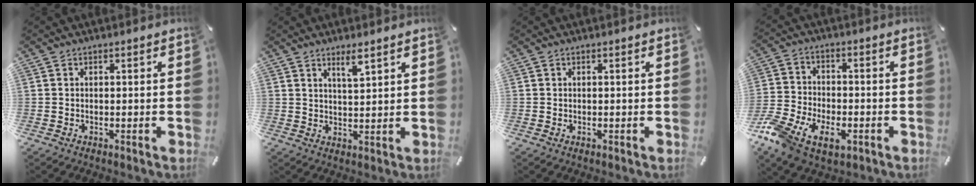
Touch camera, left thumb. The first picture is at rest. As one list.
[{"total": 4.0, "force": [3.1, 0.4, 2.5], "torque": [-0.047, -0.013, 0.052]}, {"total": 0.0}, {"total": 10.7, "force": [-5.7, 6.6, 6.1], "torque": [-0.139, 0.022, -0.104]}]